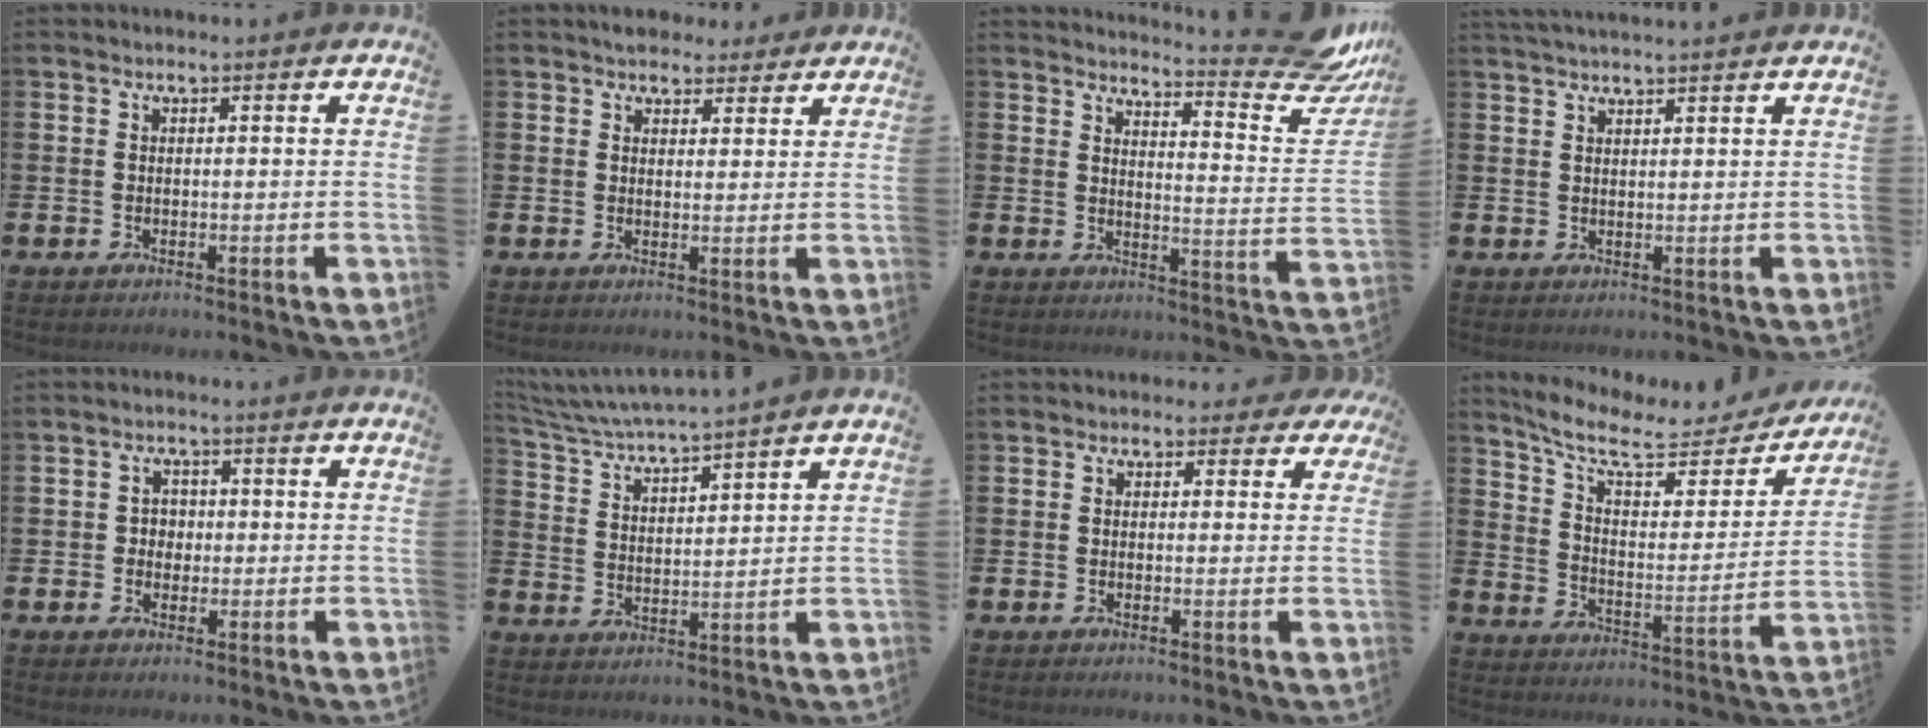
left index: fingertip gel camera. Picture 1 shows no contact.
{"total": 4.1, "force": [3.6, 1.9, -0.3], "torque": [0.014, -0.015, 0.064]}
{"total": 6.2, "force": [5.4, 0.7, 2.9], "torque": [-0.023, -0.067, 0.076]}
{"total": 1.8, "force": [1.8, -0.3, 0.2], "torque": [0.001, -0.007, 0.032]}
{"total": 2.2, "force": [0.0, 2.1, 0.6], "torque": [-0.007, 0.005, -0.006]}
{"total": 5.1, "force": [5.0, -0.5, 0.8], "torque": [-0.039, -0.038, 0.084]}
{"total": 1.4, "force": [0.4, 1.3, 0.2], "torque": [0.004, 0.008, 0.002]}
{"total": 9.5, "force": [7.7, 3.3, 4.3], "torque": [-0.104, -0.050, 0.127]}